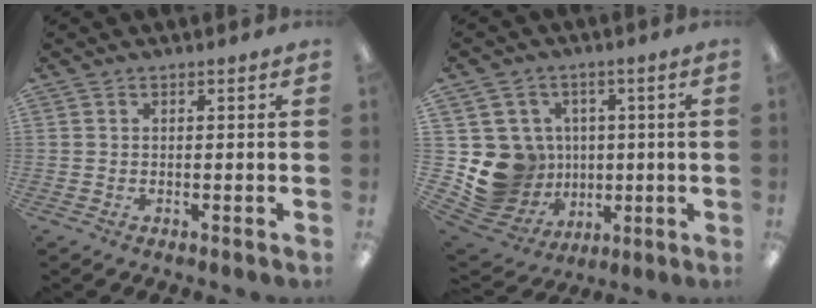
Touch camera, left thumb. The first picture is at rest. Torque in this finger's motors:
{"motor_torque": [0.03, 0.13, 0.14, -0.10, 0.04]}